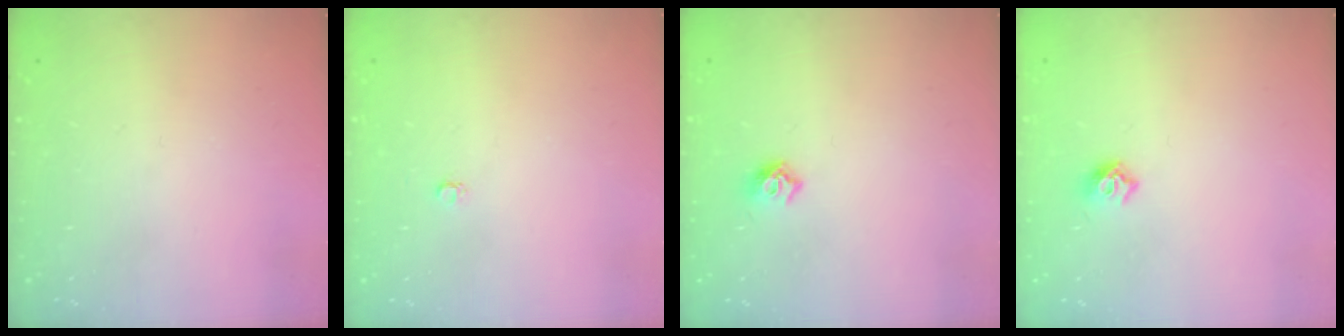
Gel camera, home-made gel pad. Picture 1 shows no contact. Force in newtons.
{"total": 2.6, "press": 2.6, "slide": 0.3}
{"total": 6.0, "press": 5.9, "slide": 0.9}
{"total": 6.0, "press": 5.9, "slide": 0.9}